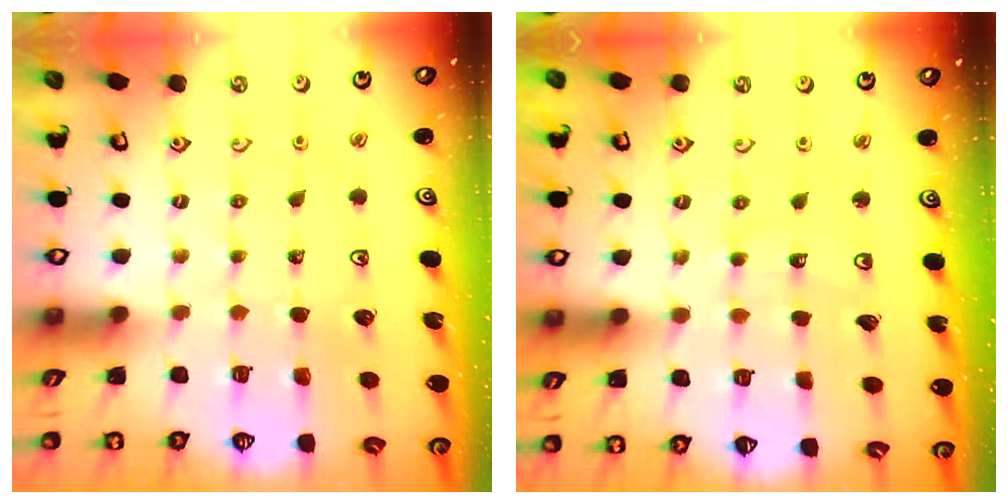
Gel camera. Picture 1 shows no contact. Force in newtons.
{"total": 6.8, "press": 6.7, "slide": 0.9}